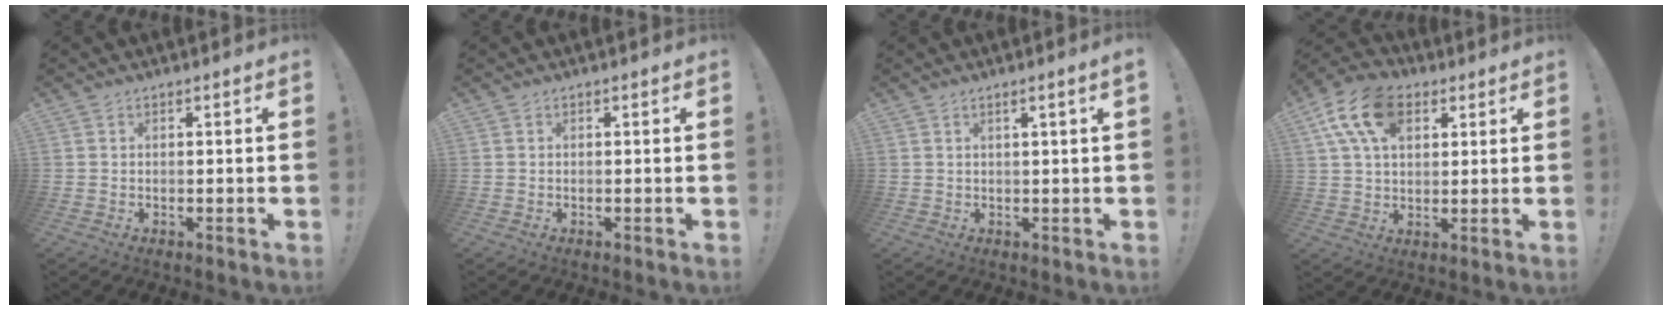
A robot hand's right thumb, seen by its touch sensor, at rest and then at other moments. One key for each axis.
{"total": 0.0}
{"total": 2.1, "fx": 0.7, "fy": -0.4, "fz": 1.9, "tx": -0.042, "ty": 0.001, "tz": 0.012}
{"total": 15.2, "fx": 6.3, "fy": 9.7, "fz": 9.9, "tx": -0.179, "ty": -0.012, "tz": 0.118}